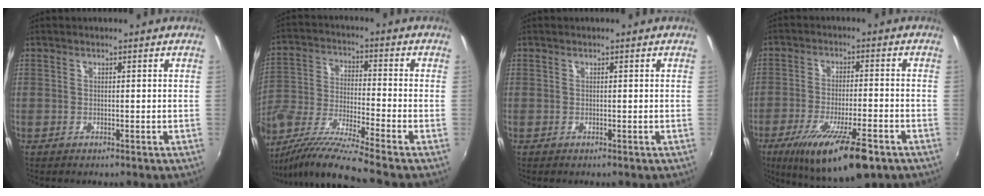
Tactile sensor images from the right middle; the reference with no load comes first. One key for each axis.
{"total": 15.1, "fx": -11.6, "fy": -0.5, "fz": 9.7, "tx": -0.185, "ty": -0.046, "tz": -0.217}
{"total": 0.0}
{"total": 16.3, "fx": -9.6, "fy": 4.0, "fz": 12.6, "tx": -0.228, "ty": -0.042, "tz": -0.154}